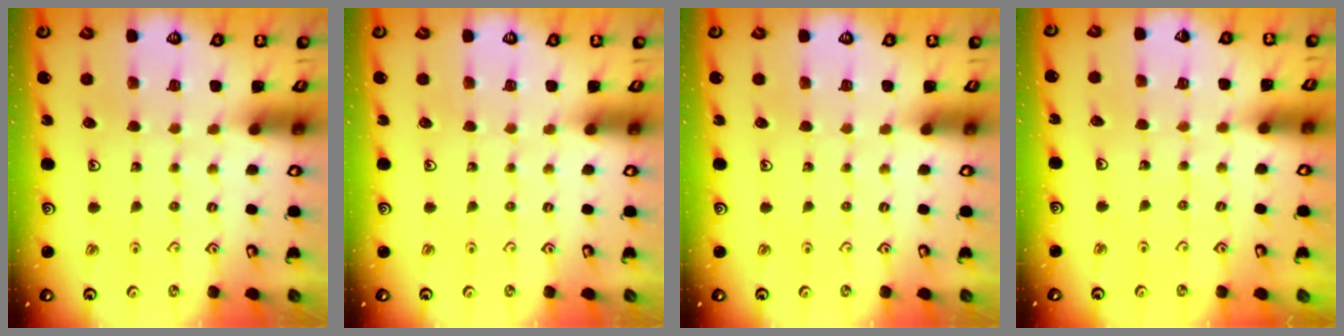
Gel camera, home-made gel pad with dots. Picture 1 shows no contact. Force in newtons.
{"total": 0.0}
{"total": 0.0}
{"total": 2.3, "press": 2.3, "slide": 0.2}